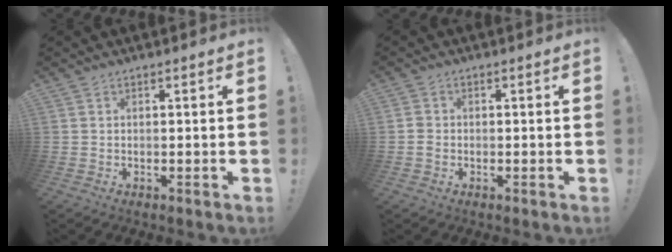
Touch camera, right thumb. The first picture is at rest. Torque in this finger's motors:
{"motor_torque": [-0.05, -0.07, 0.03, 0.26, -0.01]}